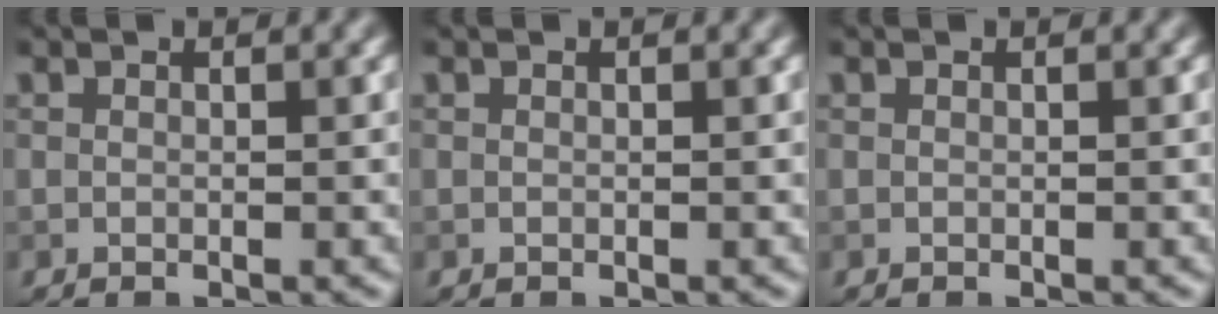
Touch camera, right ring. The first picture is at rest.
{"total": 0.0}
{"total": 0.0}